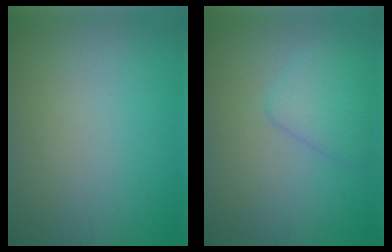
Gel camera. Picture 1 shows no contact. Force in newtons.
{"total": 2.7, "press": 2.7, "slide": 0.0}